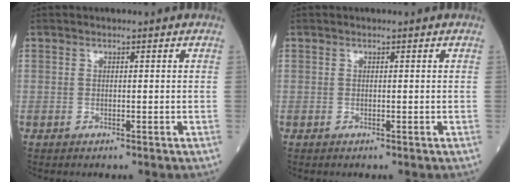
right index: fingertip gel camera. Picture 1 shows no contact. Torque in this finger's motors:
{"motor_torque": [0.00, 0.00, 0.00, -0.01]}